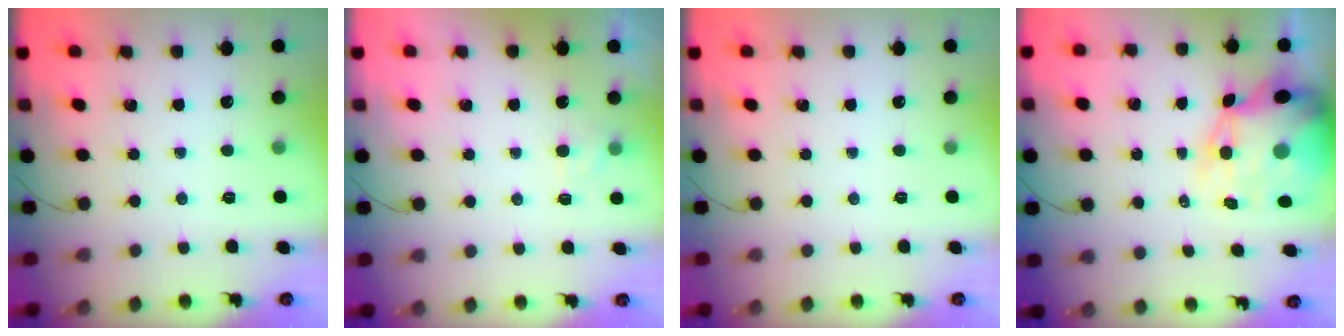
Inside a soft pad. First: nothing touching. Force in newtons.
{"total": 2.0, "press": 1.6, "slide": 1.2}
{"total": 0.0}
{"total": 13.6, "press": 13.1, "slide": 3.9}